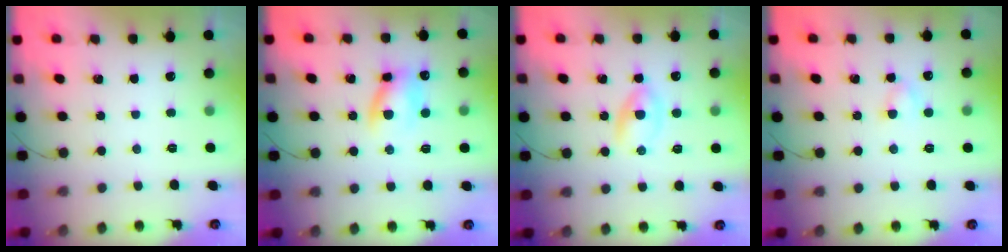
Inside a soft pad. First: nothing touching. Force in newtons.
{"total": 9.1, "press": 8.9, "slide": 1.7}
{"total": 2.9, "press": 2.6, "slide": 1.3}
{"total": 2.6, "press": 2.5, "slide": 0.8}